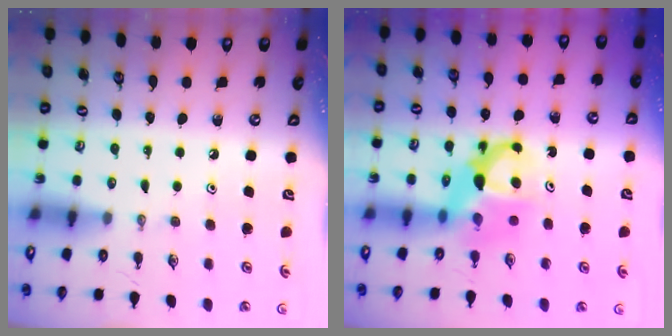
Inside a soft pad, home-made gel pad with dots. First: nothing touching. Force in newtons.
{"total": 6.8, "press": 6.7, "slide": 0.4}